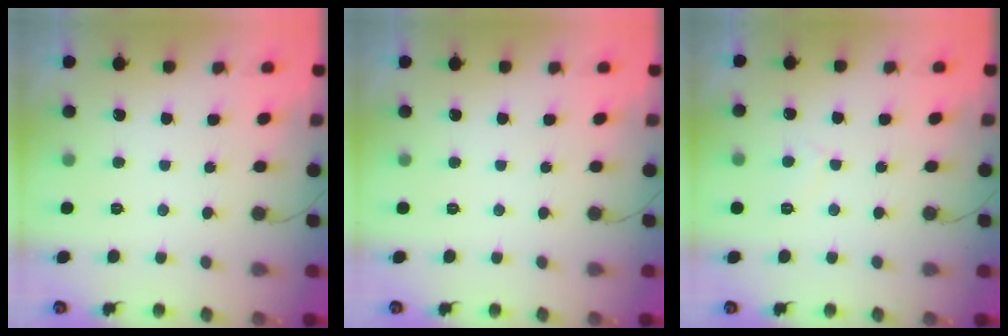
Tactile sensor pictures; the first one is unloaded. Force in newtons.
{"total": 0.0}
{"total": 2.3, "press": 2.3, "slide": 0.2}